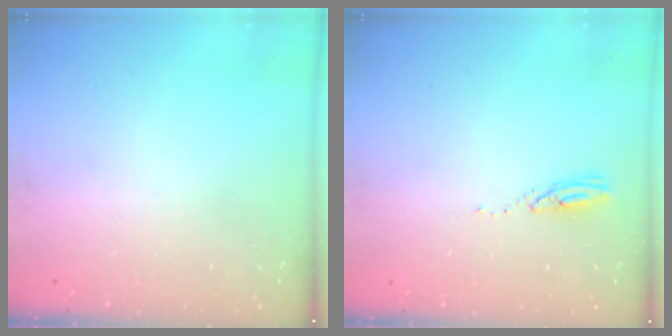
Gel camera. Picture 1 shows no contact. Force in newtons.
{"total": 3.0, "press": 3.0, "slide": 0.1}